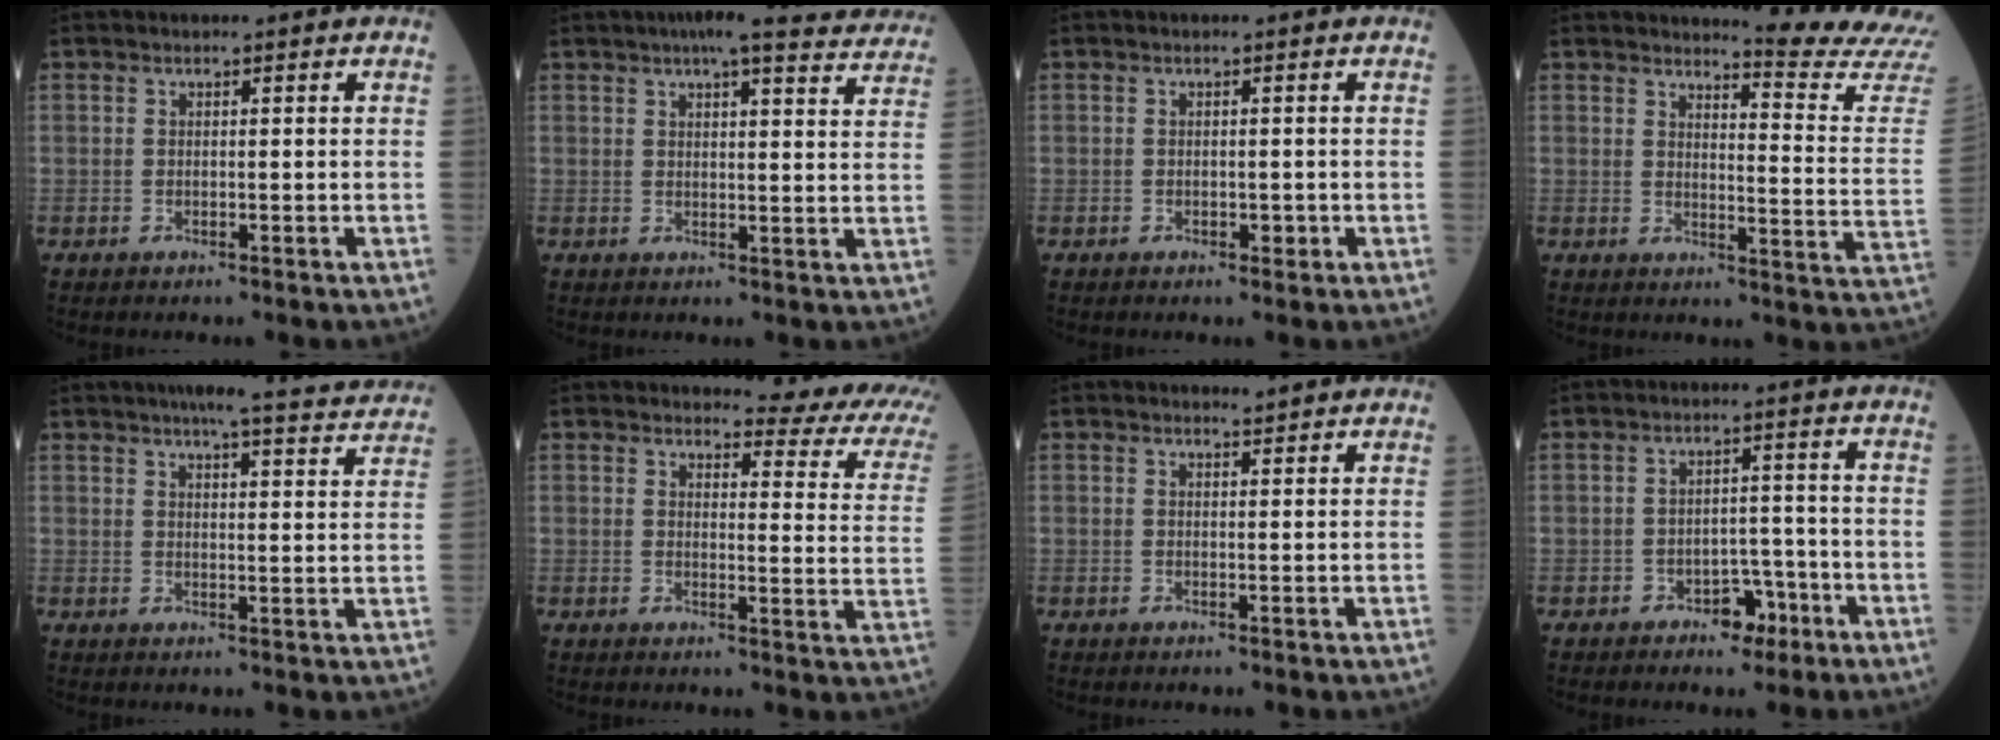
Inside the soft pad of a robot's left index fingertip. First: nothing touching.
{"total": 15.9, "force": [14.4, 2.5, 6.3], "torque": [-0.064, 0.014, 0.157]}
{"total": 1.0, "force": [-0.5, 0.7, 0.6], "torque": [-0.005, 0.003, -0.008]}
{"total": 12.5, "force": [12.1, -2.7, 1.0], "torque": [-0.015, -0.130, 0.131]}
{"total": 16.4, "force": [15.1, 1.2, 6.1], "torque": [-0.073, -0.014, 0.169]}
{"total": 11.3, "force": [10.3, 1.4, 4.4], "torque": [-0.037, -0.063, 0.090]}
{"total": 1.6, "force": [1.6, 0.0, 0.0], "torque": [-0.009, 0.001, 0.021]}
{"total": 4.3, "force": [-2.6, 2.7, 2.1], "torque": [-0.021, 0.014, -0.038]}